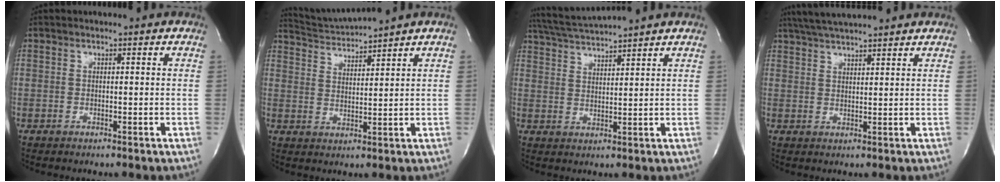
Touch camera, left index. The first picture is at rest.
{"total": 5.0, "force": [4.7, -1.9, -0.2], "torque": [-0.006, -0.014, 0.097]}
{"total": 7.1, "force": [6.7, -1.6, 2.0], "torque": [-0.045, 0.003, 0.121]}
{"total": 9.1, "force": [8.2, 0.6, 4.0], "torque": [-0.073, 0.023, 0.125]}